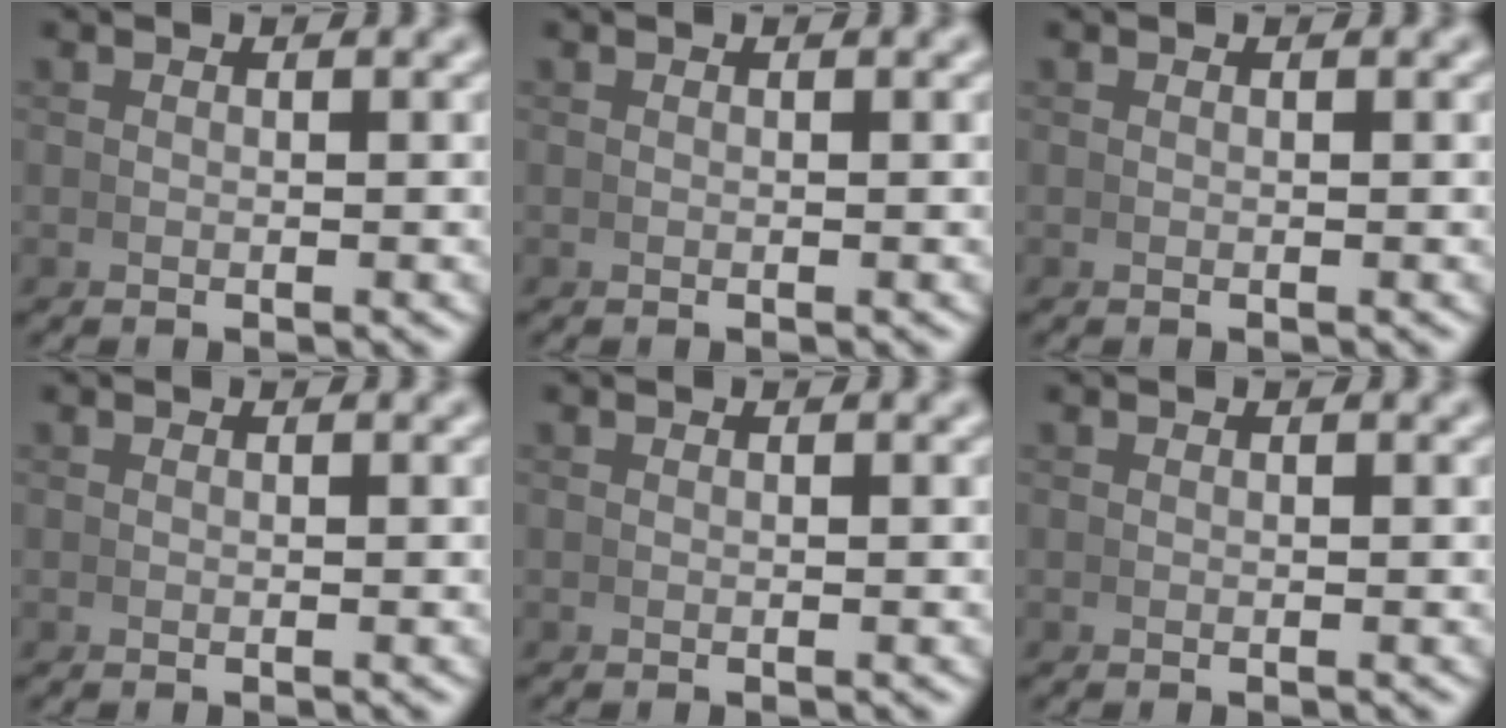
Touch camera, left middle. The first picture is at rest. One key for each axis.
{"total": 0.0}
{"total": 0.0}
{"total": 0.0}
{"total": 0.0}
{"total": 0.0}